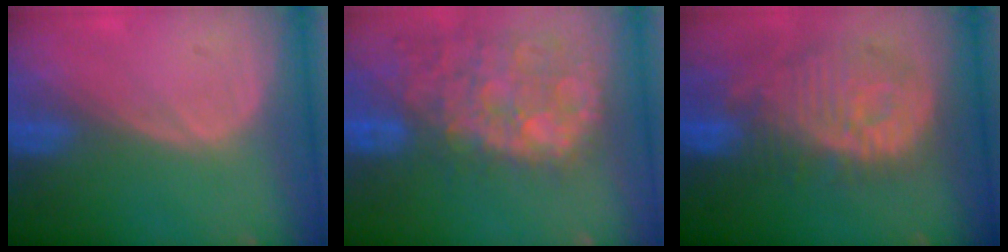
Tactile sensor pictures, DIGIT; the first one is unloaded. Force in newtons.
{"total": 14.1, "press": 11.6, "slide": 8.0}
{"total": 12.1, "press": 11.0, "slide": 5.1}